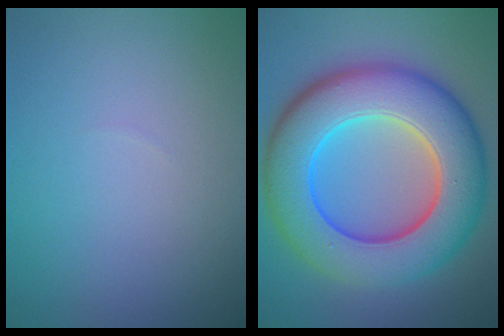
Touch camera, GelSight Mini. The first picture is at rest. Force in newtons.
{"total": 12.3, "press": 12.3, "slide": 0.2}